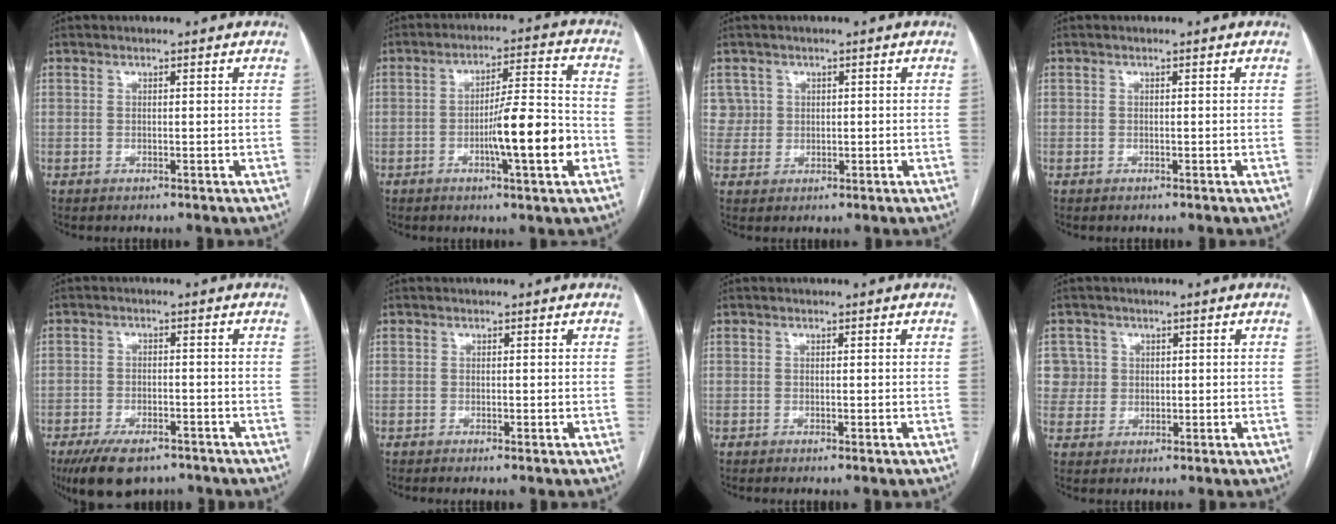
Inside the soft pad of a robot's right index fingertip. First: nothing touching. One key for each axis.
{"total": 11.5, "fx": -3.4, "fy": 0.8, "fz": 10.9, "tx": -0.172, "ty": 0.003, "tz": -0.054}
{"total": 3.0, "fx": 1.0, "fy": 2.8, "fz": -0.3, "tx": 0.023, "ty": 0.009, "tz": 0.014}
{"total": 0.0}
{"total": 9.0, "fx": -6.6, "fy": 3.8, "fz": 4.8, "tx": -0.081, "ty": -0.007, "tz": -0.108}
{"total": 1.0, "fx": -0.5, "fy": 0.0, "fz": 0.9, "tx": -0.018, "ty": -0.001, "tz": -0.009}
{"total": 0.7, "fx": -0.4, "fy": 0.0, "fz": 0.6, "tx": -0.012, "ty": -0.001, "tz": -0.005}
{"total": 4.2, "fx": 0.9, "fy": 4.1, "fz": -0.4, "tx": 0.026, "ty": 0.012, "tz": 0.016}